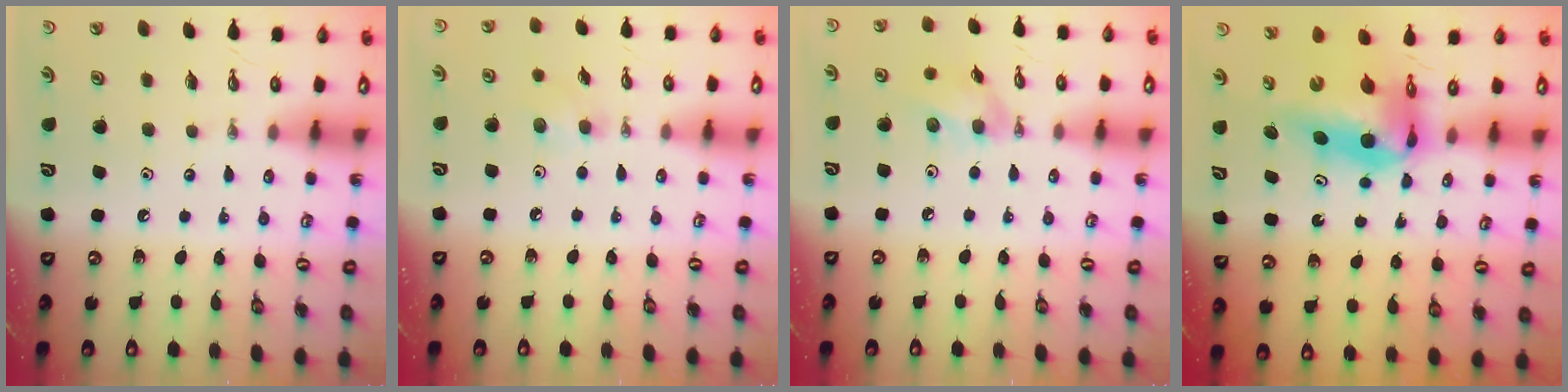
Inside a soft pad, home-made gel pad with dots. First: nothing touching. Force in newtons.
{"total": 5.2, "press": 5.0, "slide": 1.2}
{"total": 9.8, "press": 9.5, "slide": 2.3}
{"total": 8.1, "press": 7.9, "slide": 1.9}